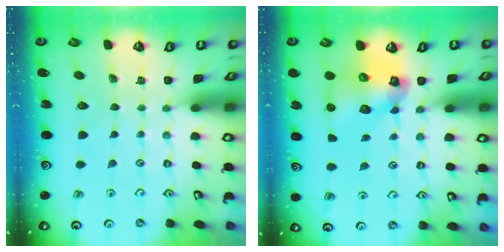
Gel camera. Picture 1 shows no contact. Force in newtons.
{"total": 11.5, "press": 11.3, "slide": 1.6}